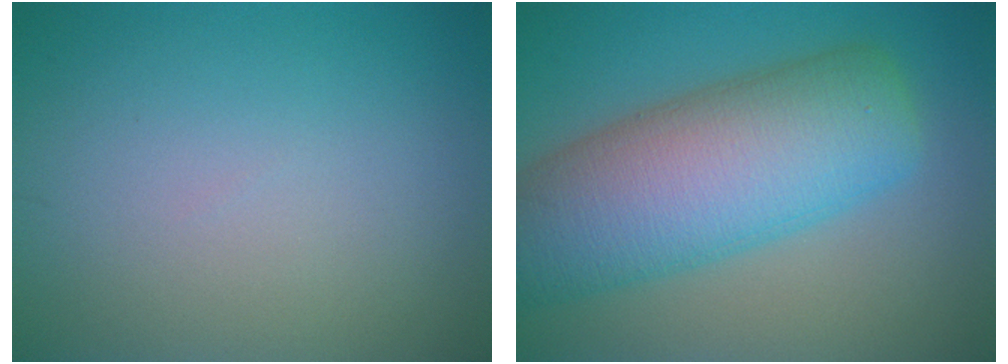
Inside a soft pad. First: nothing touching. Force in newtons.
{"total": 11.6, "press": 11.6, "slide": 0.4}